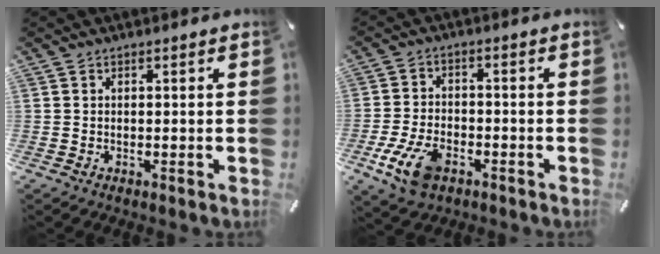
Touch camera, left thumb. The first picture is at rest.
{"total": 9.9, "force": [-4.7, 5.9, 6.5], "torque": [-0.148, 0.009, -0.085]}